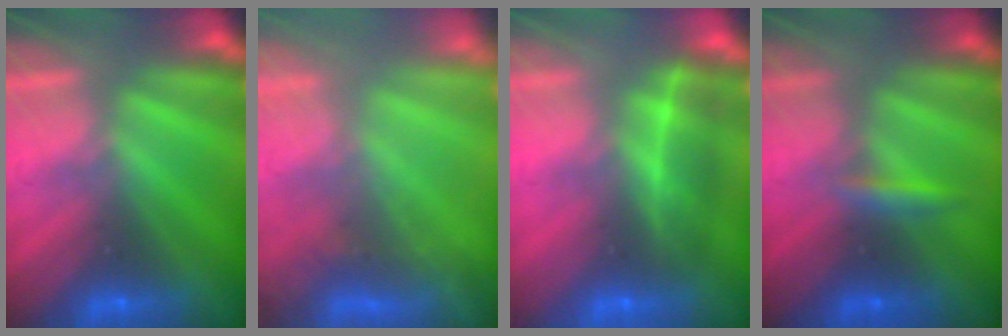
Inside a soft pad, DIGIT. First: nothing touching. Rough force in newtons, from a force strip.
{"total": 5.6}
{"total": 2.1}
{"total": 2.4}